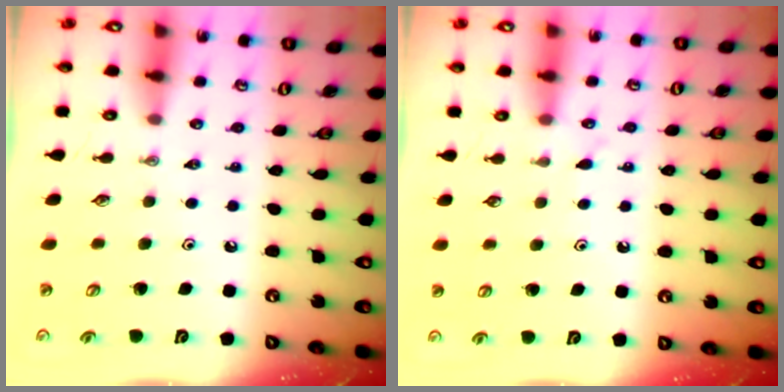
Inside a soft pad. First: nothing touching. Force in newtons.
{"total": 5.5, "press": 5.5, "slide": 0.6}